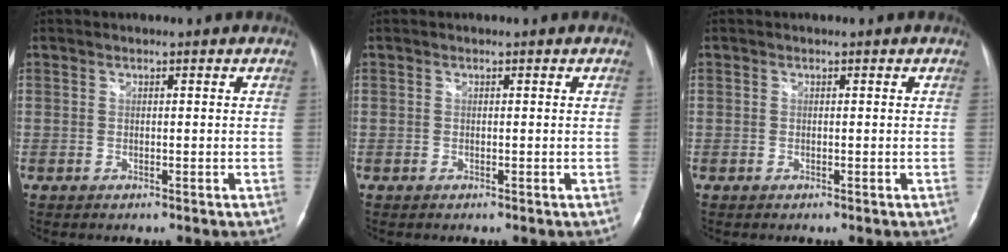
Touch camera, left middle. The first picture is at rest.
{"total": 0.0}
{"total": 0.0}